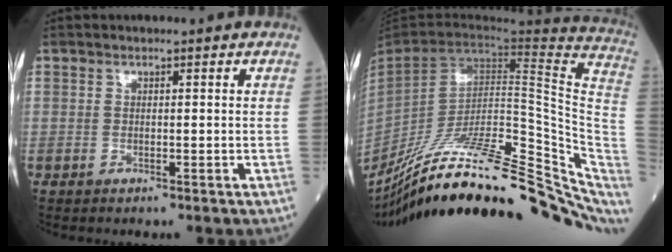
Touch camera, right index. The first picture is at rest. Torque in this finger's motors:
{"motor_torque": [0.67, -1.47, 1.05, 0.21]}